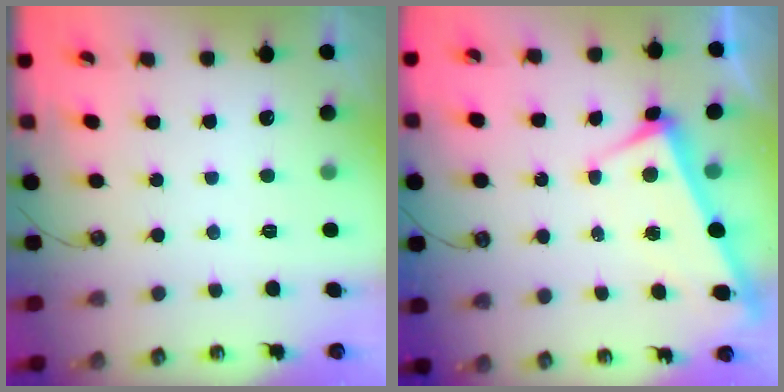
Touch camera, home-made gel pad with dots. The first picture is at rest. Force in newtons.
{"total": 4.6, "press": 4.6, "slide": 0.2}